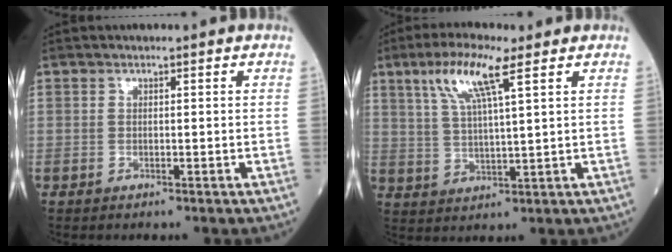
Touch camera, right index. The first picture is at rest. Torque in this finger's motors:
{"motor_torque": [1.04, 0.67, 0.33, 0.13]}